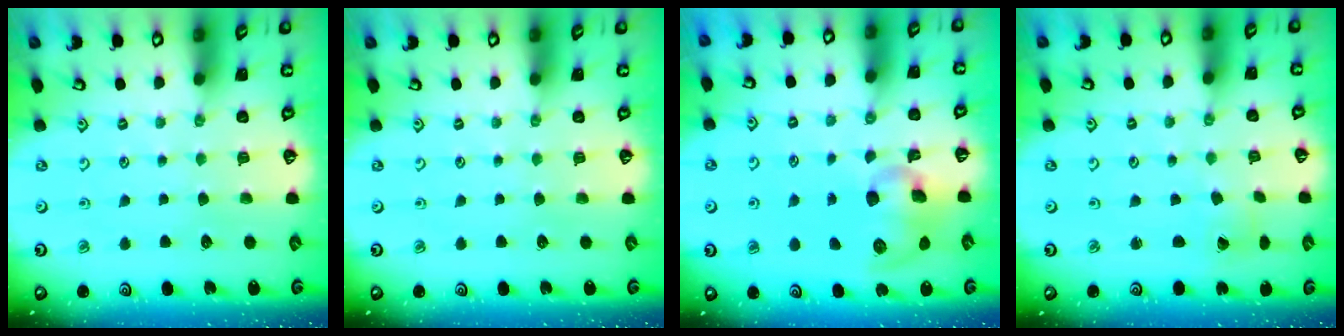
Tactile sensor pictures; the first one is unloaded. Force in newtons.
{"total": 0.0}
{"total": 11.0, "press": 10.9, "slide": 1.7}
{"total": 2.0, "press": 2.0, "slide": 0.2}